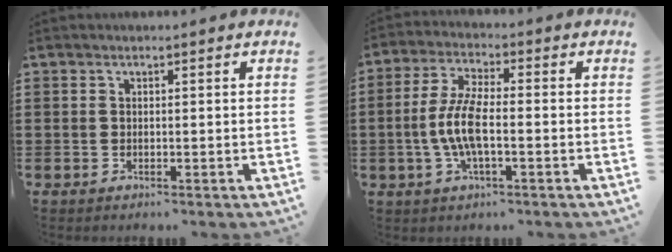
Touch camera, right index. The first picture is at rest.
{"total": 7.3, "force": [-1.4, 2.5, 6.7], "torque": [-0.157, -0.010, -0.035]}